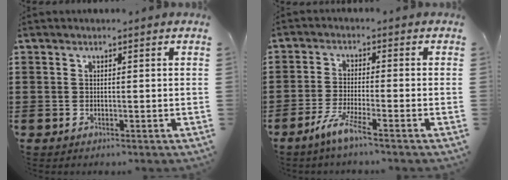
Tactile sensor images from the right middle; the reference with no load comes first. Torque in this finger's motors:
{"motor_torque": [2.14, 0.00, 0.10, 0.09]}